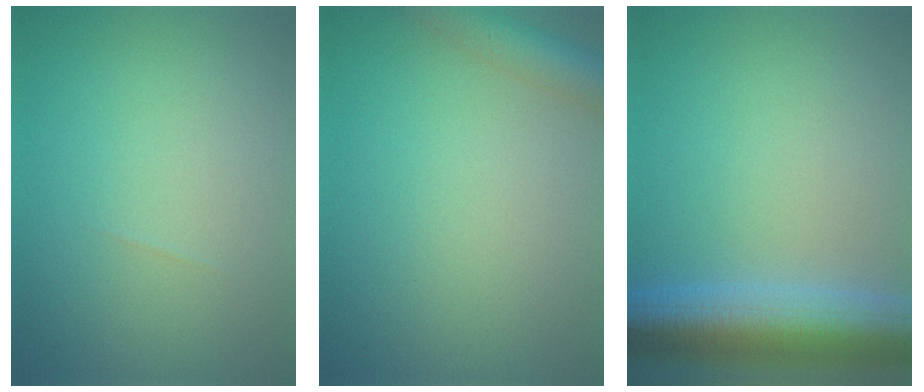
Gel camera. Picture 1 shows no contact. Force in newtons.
{"total": 4.0, "press": 4.0, "slide": 0.3}
{"total": 8.8, "press": 8.8, "slide": 0.4}